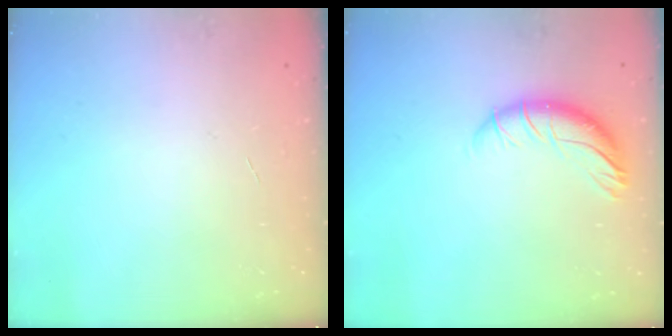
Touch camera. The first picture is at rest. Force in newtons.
{"total": 10.5, "press": 10.3, "slide": 2.2}